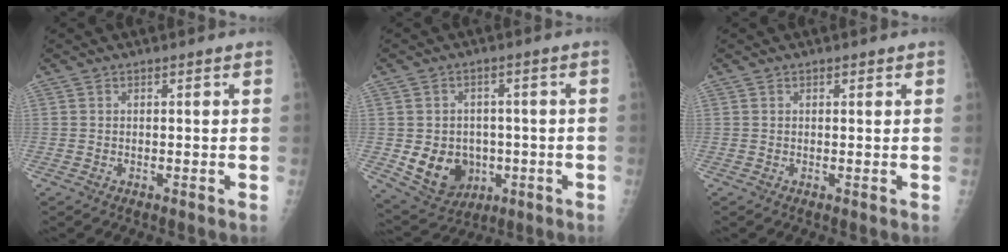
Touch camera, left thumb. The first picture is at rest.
{"total": 10.6, "force": [-2.1, 8.9, 5.3], "torque": [-0.056, 0.004, -0.015]}
{"total": 0.5, "force": [0.3, 0.4, 0.1], "torque": [0.004, -0.002, 0.002]}